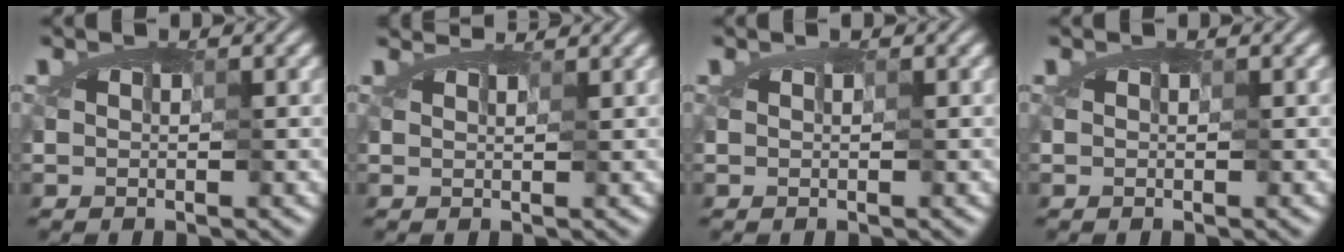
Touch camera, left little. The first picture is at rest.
{"total": 1.7, "force": [1.7, 0.3, 0.3], "torque": [-0.021, -0.004, 0.037]}
{"total": 0.0}
{"total": 0.0}